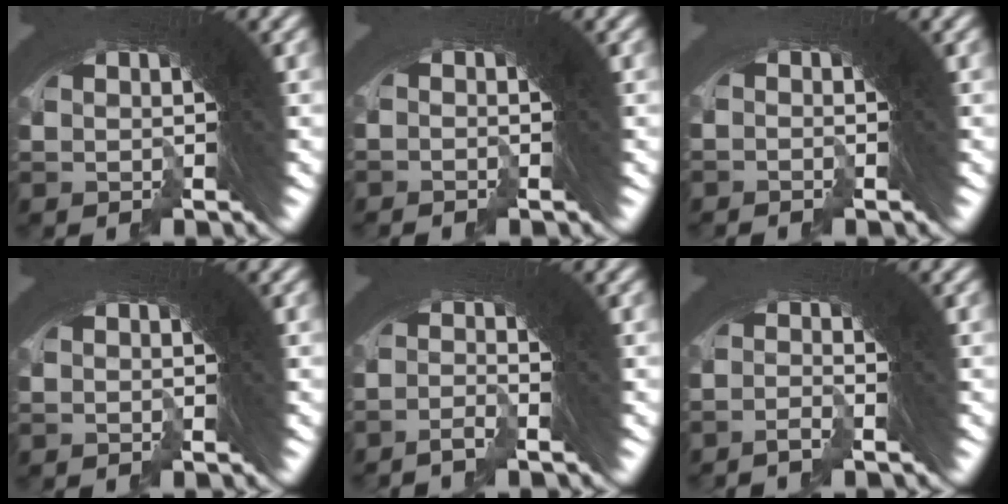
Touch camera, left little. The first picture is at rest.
{"total": 1.9, "force": [-0.4, -1.2, -1.4], "torque": [0.031, 0.003, -0.008]}
{"total": 2.3, "force": [-0.6, -1.4, -1.7], "torque": [0.036, 0.002, -0.012]}
{"total": 0.6, "force": [0.0, -0.4, -0.4], "torque": [0.010, 0.002, -0.001]}
{"total": 3.1, "force": [-2.0, -1.6, -1.8], "torque": [0.036, -0.002, -0.039]}
{"total": 2.9, "force": [-1.4, -1.6, -1.9], "torque": [0.039, 0.002, -0.030]}